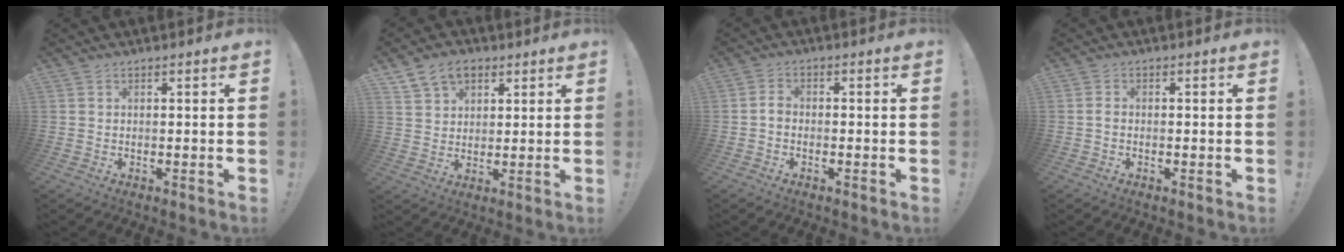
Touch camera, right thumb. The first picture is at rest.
{"total": 8.1, "force": [4.7, 5.6, 3.5], "torque": [-0.055, -0.016, 0.091]}
{"total": 2.1, "force": [-1.2, 1.1, 1.3], "torque": [-0.024, 0.009, -0.021]}
{"total": 0.9, "force": [-0.7, 0.3, 0.5], "torque": [-0.013, 0.004, -0.012]}